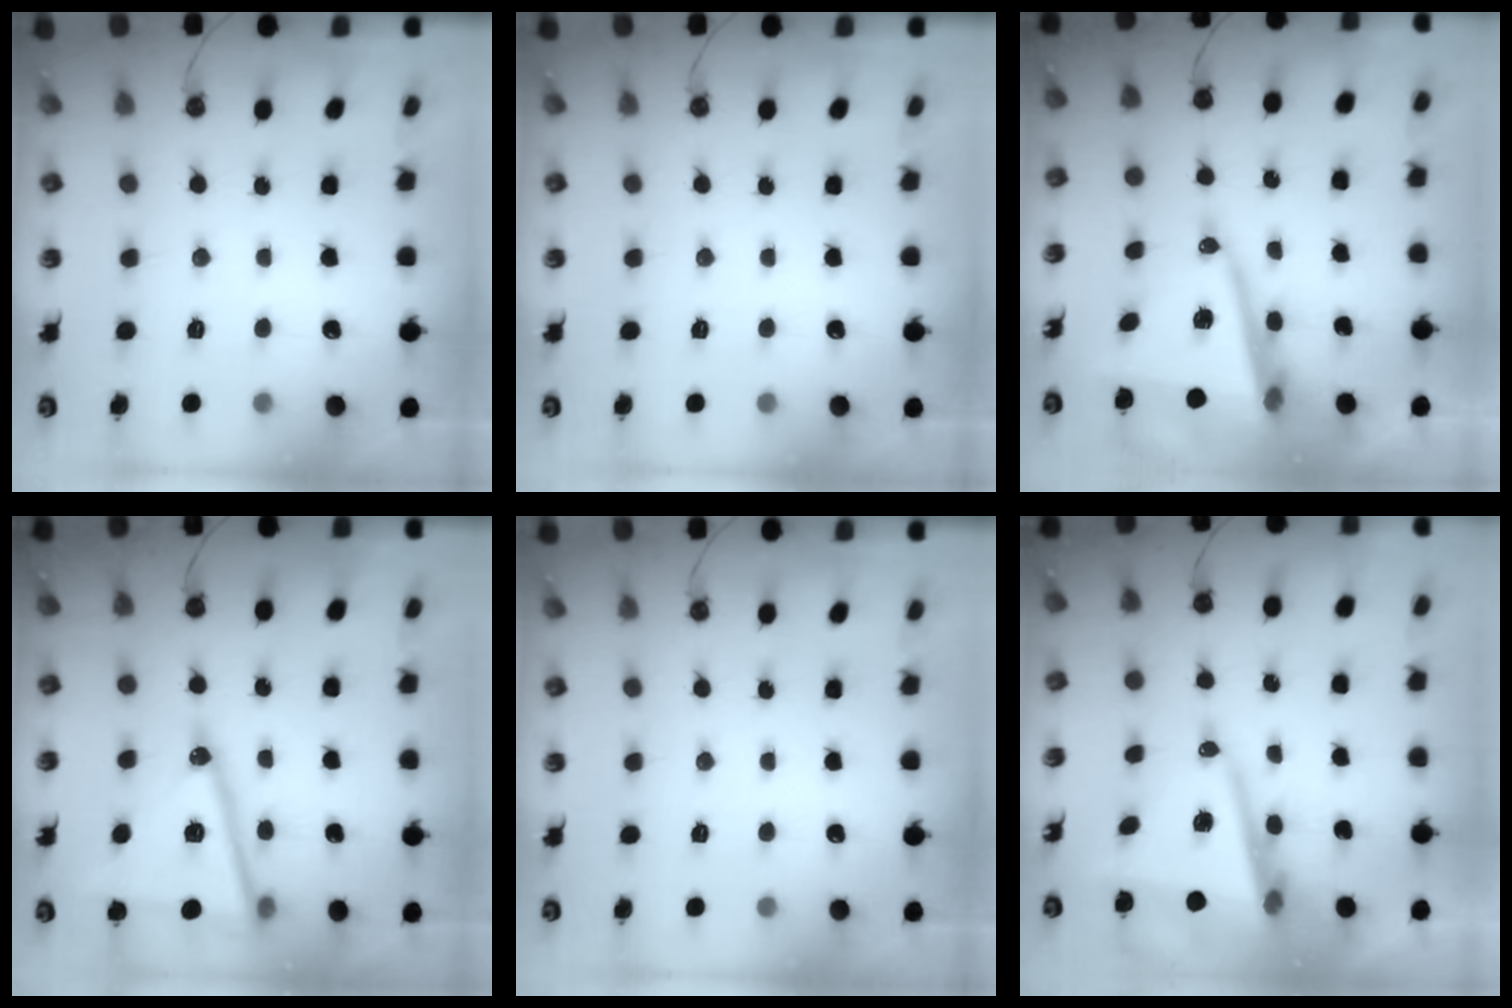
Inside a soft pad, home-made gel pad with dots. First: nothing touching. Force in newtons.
{"total": 0.0}
{"total": 13.3, "press": 12.9, "slide": 3.2}
{"total": 18.9, "press": 18.5, "slide": 3.5}
{"total": 0.0}
{"total": 11.8, "press": 11.3, "slide": 3.2}